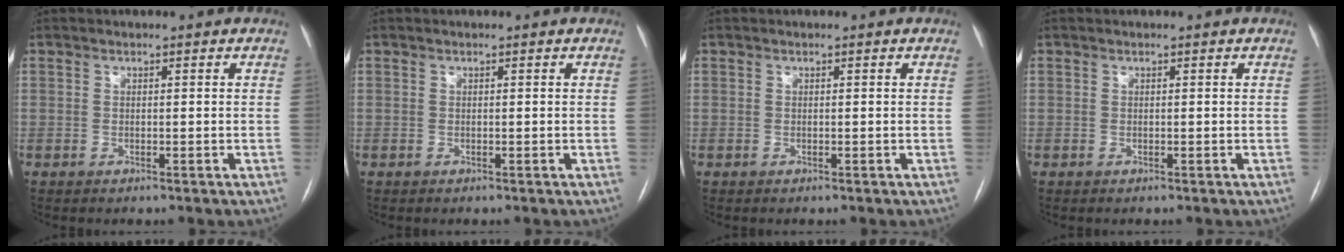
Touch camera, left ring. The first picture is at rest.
{"total": 0.0}
{"total": 0.0}
{"total": 0.0}